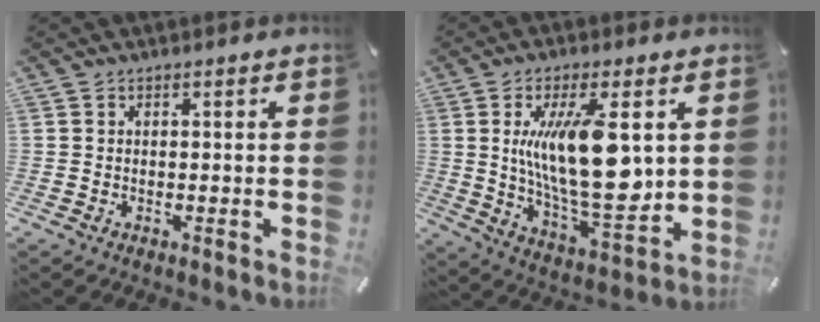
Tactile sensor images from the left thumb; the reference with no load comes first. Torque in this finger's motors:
{"motor_torque": [1.80, 3.21, 2.01, -0.76, 0.70]}